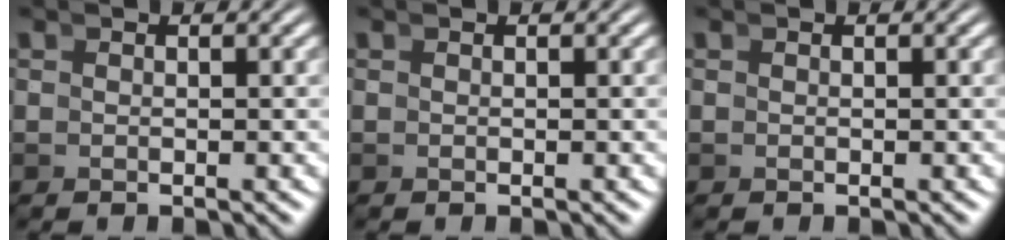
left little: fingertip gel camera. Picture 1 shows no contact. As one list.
[{"total": 0.0}, {"total": 0.0}]